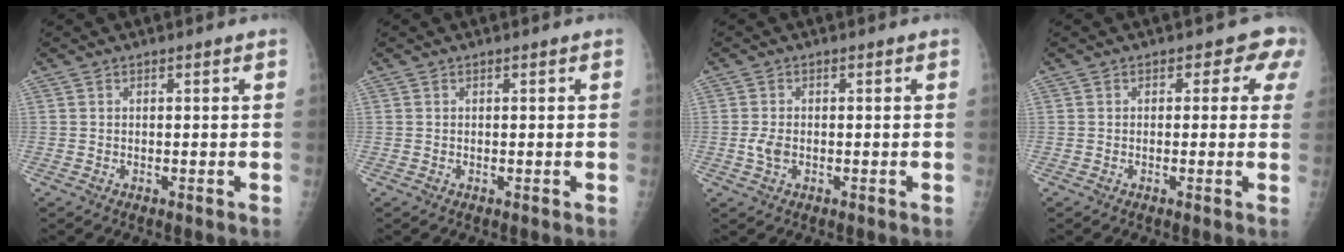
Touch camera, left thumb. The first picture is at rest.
{"total": 0.0}
{"total": 2.5, "force": [-0.6, 1.6, 1.9], "torque": [-0.037, 0.001, -0.012]}
{"total": 3.7, "force": [1.5, 2.7, 2.0], "torque": [0.019, 0.001, -0.003]}